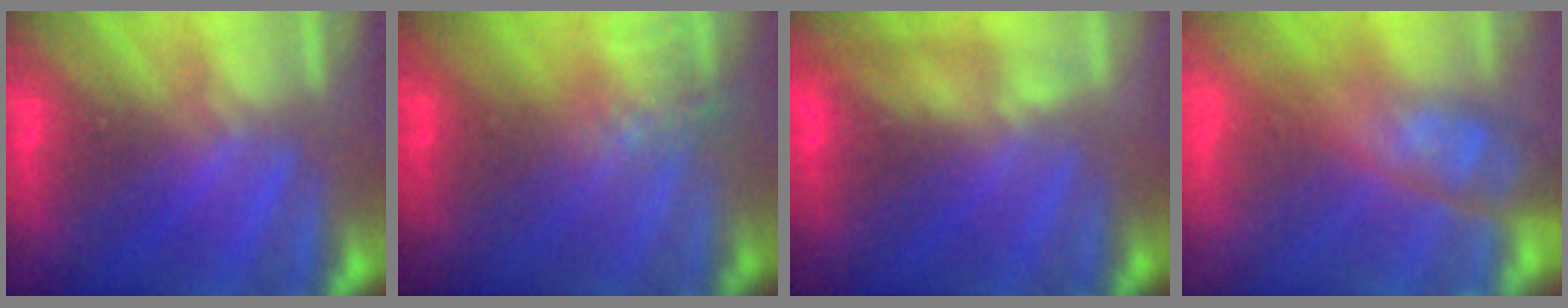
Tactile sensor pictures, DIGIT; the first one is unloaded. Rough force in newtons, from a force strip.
{"total": 4.1}
{"total": 5.1}
{"total": 4.4}